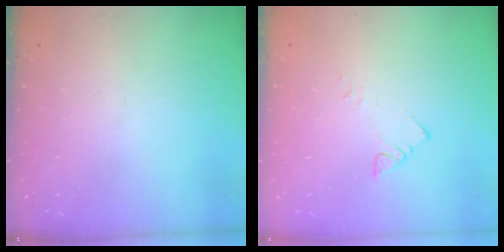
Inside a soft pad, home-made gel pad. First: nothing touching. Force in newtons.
{"total": 2.5, "press": 2.5, "slide": 0.3}